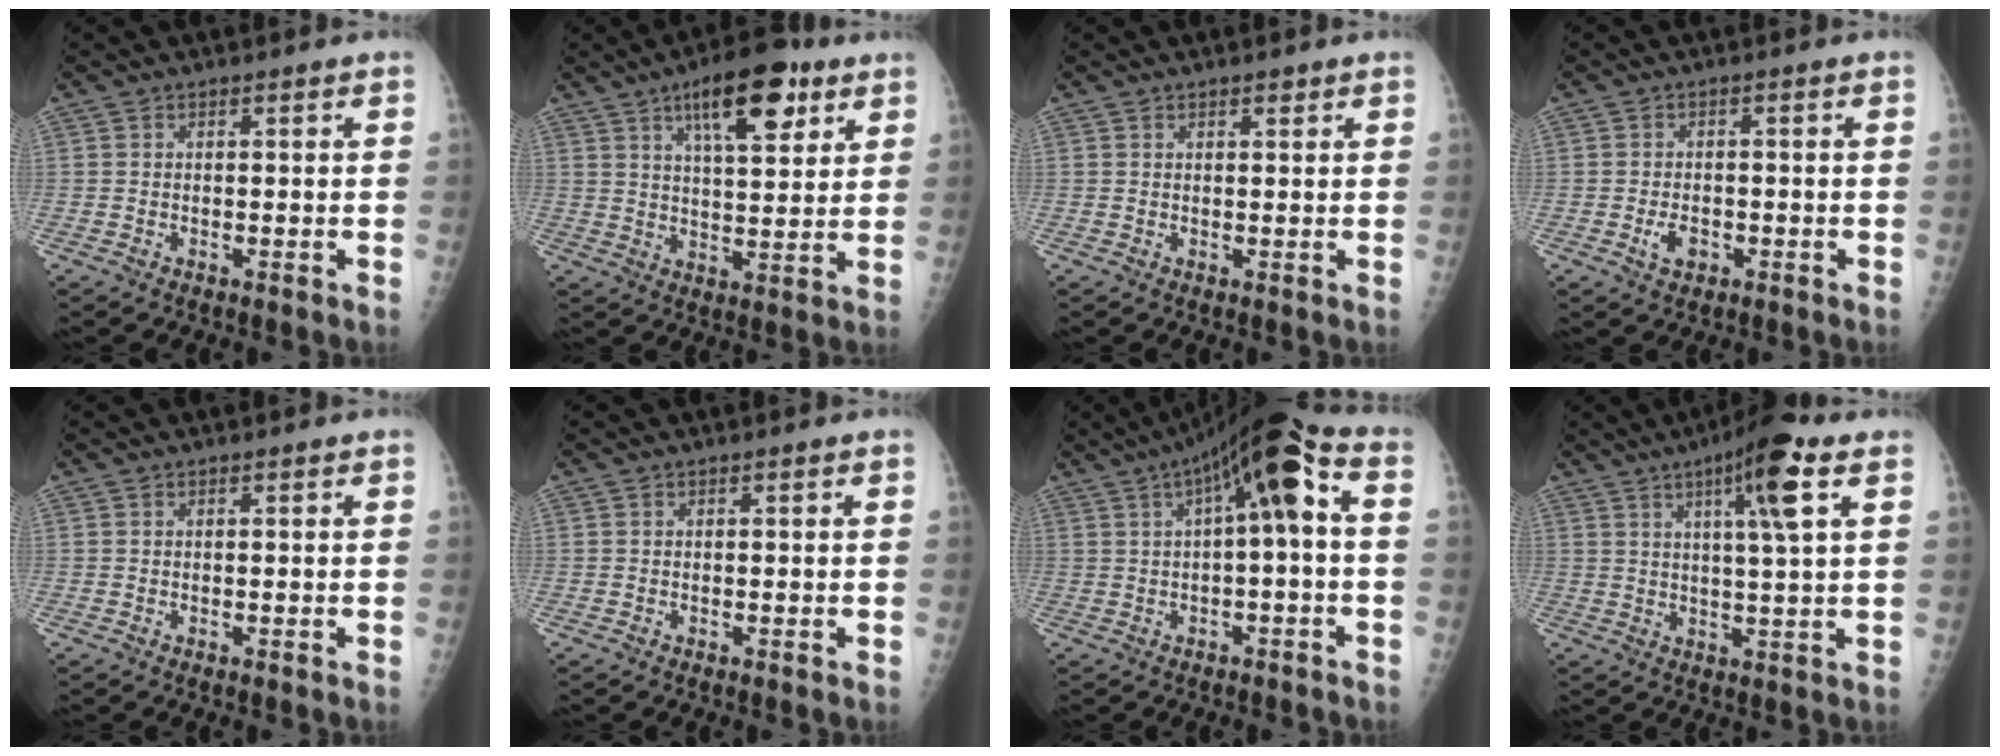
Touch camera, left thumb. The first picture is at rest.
{"total": 13.8, "force": [7.3, 5.2, 10.6], "torque": [-0.133, -0.025, 0.109]}
{"total": 1.2, "force": [0.8, 0.5, 0.7], "torque": [-0.004, -0.004, 0.012]}
{"total": 3.3, "force": [-1.2, 2.2, 2.1], "torque": [-0.030, 0.005, -0.017]}
{"total": 0.0}
{"total": 0.0}
{"total": 11.7, "force": [2.1, 2.8, 11.2], "torque": [-0.177, 0.055, 0.029]}
{"total": 10.4, "force": [4.7, 1.0, 9.2], "torque": [-0.147, -0.012, 0.069]}